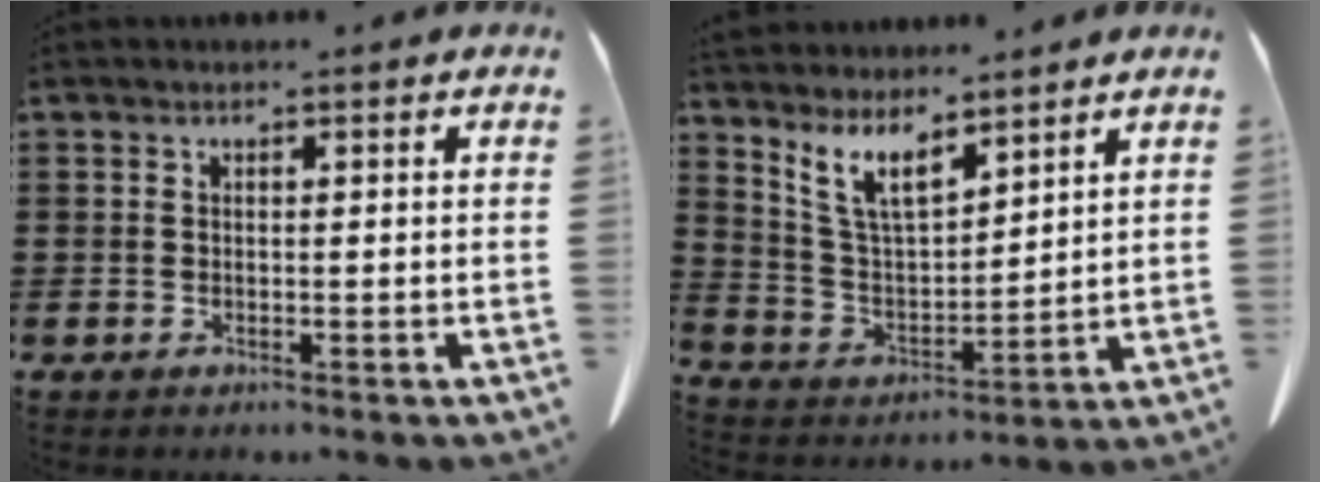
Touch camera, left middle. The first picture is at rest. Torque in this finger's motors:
{"motor_torque": [1.18, 0.68, 0.25, 0.10]}